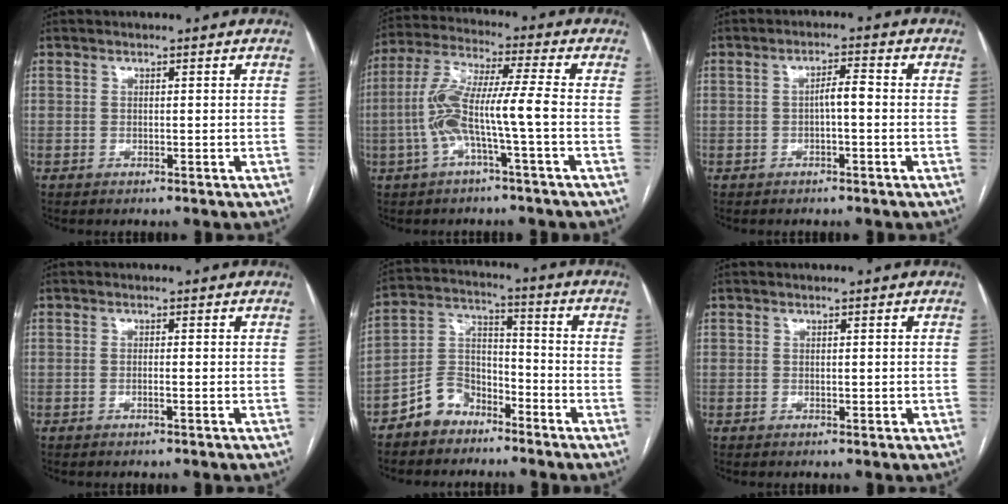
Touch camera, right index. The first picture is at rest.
{"total": 10.1, "force": [-2.4, 0.1, 9.8], "torque": [-0.209, 0.025, -0.051]}
{"total": 2.8, "force": [-0.4, 0.6, 2.7], "torque": [-0.043, 0.007, -0.007]}
{"total": 0.8, "force": [-0.3, 0.0, 0.7], "torque": [-0.014, 0.001, -0.004]}
{"total": 7.9, "force": [-5.7, 4.9, 2.4], "torque": [-0.050, 0.021, -0.108]}
{"total": 0.8, "force": [0.0, 0.6, 0.6], "torque": [-0.008, 0.002, 0.003]}